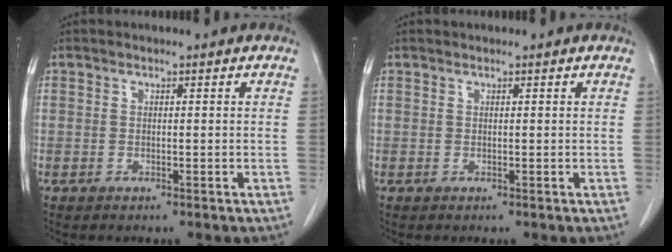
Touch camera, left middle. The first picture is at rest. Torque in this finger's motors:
{"motor_torque": [-0.11, 0.05, -0.07, -0.01]}